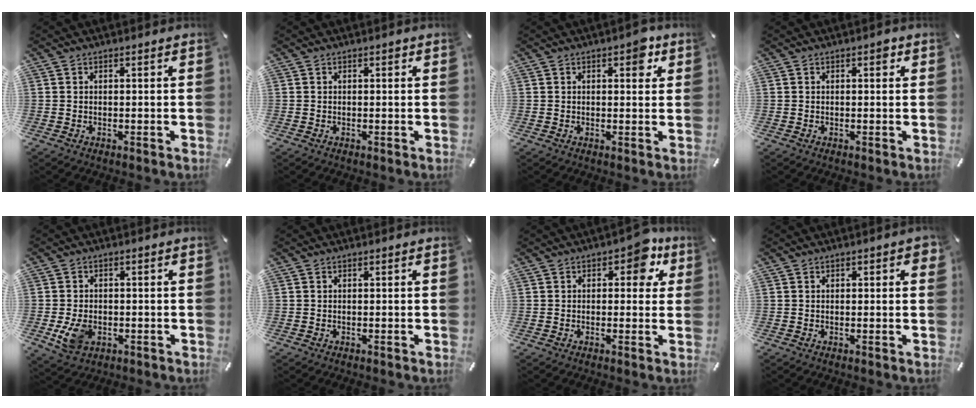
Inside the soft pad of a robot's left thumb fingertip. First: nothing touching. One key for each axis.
{"total": 0.5, "fx": 0.1, "fy": 0.4, "fz": 0.3, "tx": -0.007, "ty": 0.002, "tz": 0.002}
{"total": 5.0, "fx": 2.2, "fy": 2.7, "fz": 3.6, "tx": -0.030, "ty": -0.006, "tz": 0.026}
{"total": 1.5, "fx": 0.4, "fy": 0.9, "fz": 1.1, "tx": -0.007, "ty": 0.000, "tz": 0.002}
{"total": 6.3, "fx": -1.6, "fy": 4.6, "fz": 4.1, "tx": -0.090, "ty": -0.002, "tz": -0.031}
{"total": 0.0}
{"total": 6.5, "fx": 2.8, "fy": 3.9, "fz": 4.4, "tx": -0.034, "ty": -0.010, "tz": 0.036}
{"total": 1.6, "fx": 0.3, "fy": 0.8, "fz": 1.3, "tx": -0.017, "ty": 0.003, "tz": 0.002}